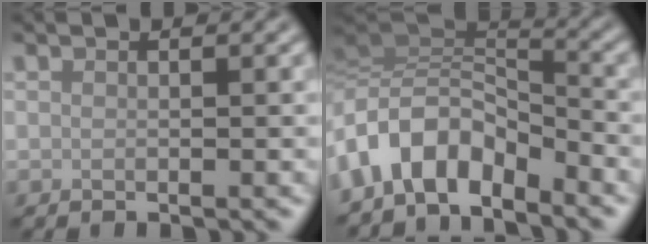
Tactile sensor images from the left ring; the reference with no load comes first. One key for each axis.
{"total": 7.0, "fx": -4.1, "fy": 3.6, "fz": 4.4, "tx": -0.070, "ty": 0.008, "tz": -0.085}